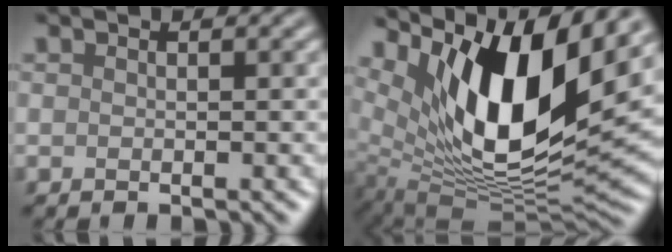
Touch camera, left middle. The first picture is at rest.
{"total": 13.5, "force": [5.8, 5.2, 11.0], "torque": [-0.192, -0.016, 0.114]}